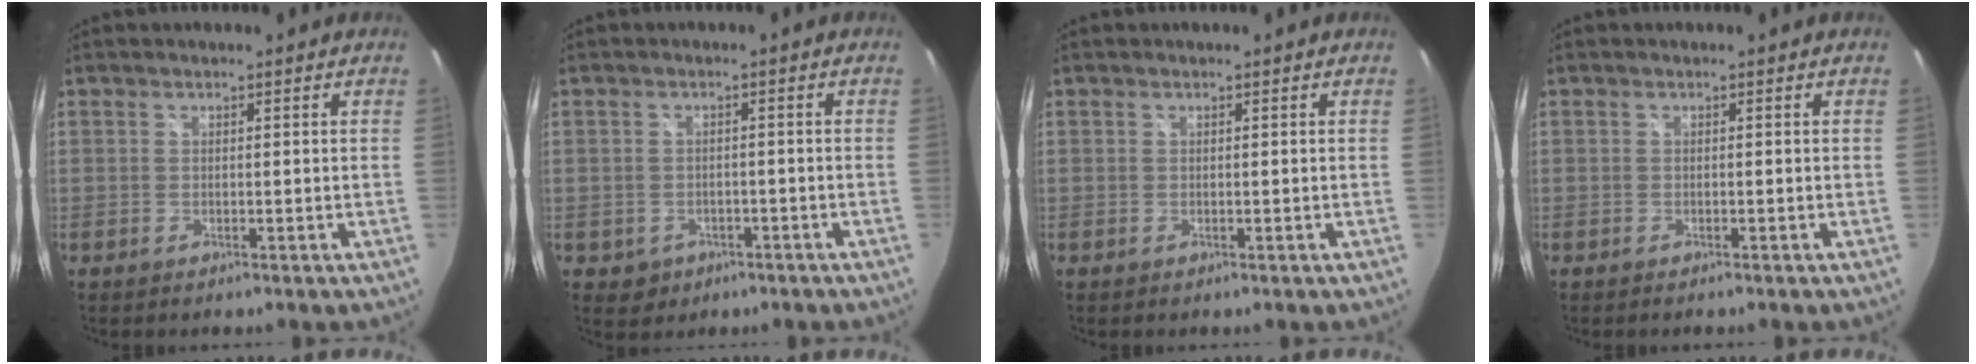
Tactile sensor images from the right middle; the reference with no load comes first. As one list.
[{"total": 3.5, "force": [-1.4, 3.1, 1.1], "torque": [-0.033, 0.002, -0.011]}, {"total": 0.0}, {"total": 0.5, "force": [-0.5, 0.1, 0.2], "torque": [-0.003, -0.003, -0.010]}]